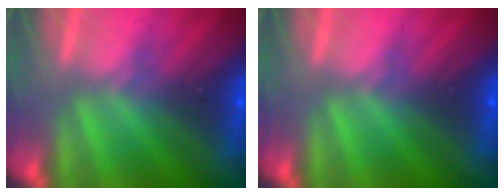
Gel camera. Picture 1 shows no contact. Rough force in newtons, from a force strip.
{"total": 0.0}